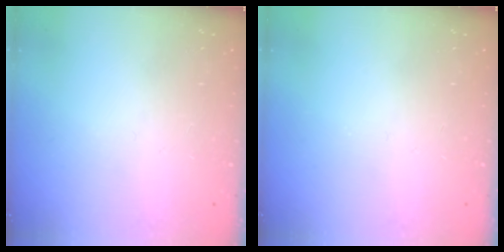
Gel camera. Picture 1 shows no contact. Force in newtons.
{"total": 0.0}